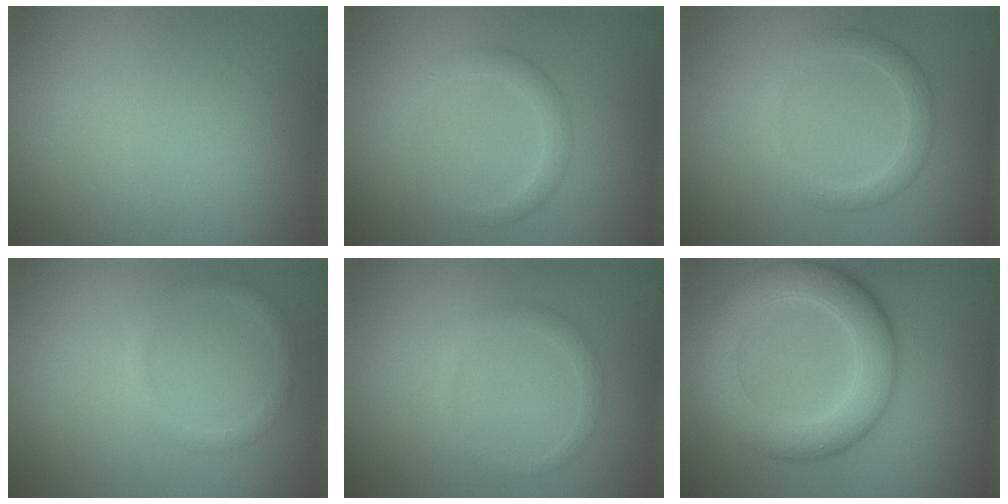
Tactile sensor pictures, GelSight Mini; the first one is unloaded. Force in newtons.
{"total": 2.0, "press": 2.0, "slide": 0.1}
{"total": 2.5, "press": 2.5, "slide": 0.1}
{"total": 1.3, "press": 1.3, "slide": 0.1}
{"total": 1.4, "press": 1.4, "slide": 0.2}
{"total": 7.0, "press": 7.0, "slide": 0.0}